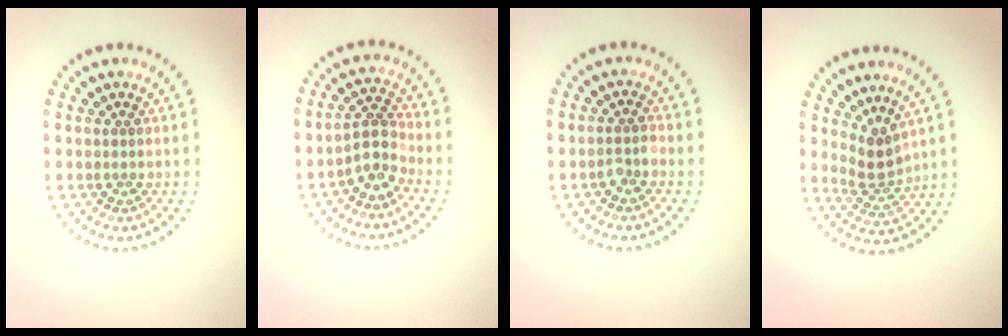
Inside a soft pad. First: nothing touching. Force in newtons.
{"total": 2.6, "press": 2.0, "slide": 1.6}
{"total": 1.2, "press": 1.1, "slide": 0.5}
{"total": 2.6, "press": 1.8, "slide": 1.8}